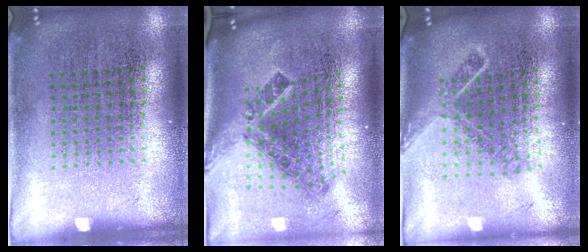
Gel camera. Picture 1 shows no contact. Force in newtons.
{"total": 2.0, "press": 1.3, "slide": 1.6}
{"total": 1.8, "press": 1.4, "slide": 1.2}